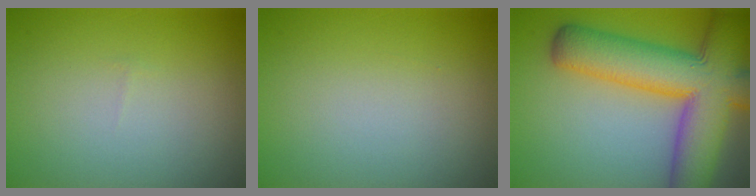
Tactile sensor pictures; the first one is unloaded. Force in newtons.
{"total": 0.0}
{"total": 12.0, "press": 12.0, "slide": 0.4}